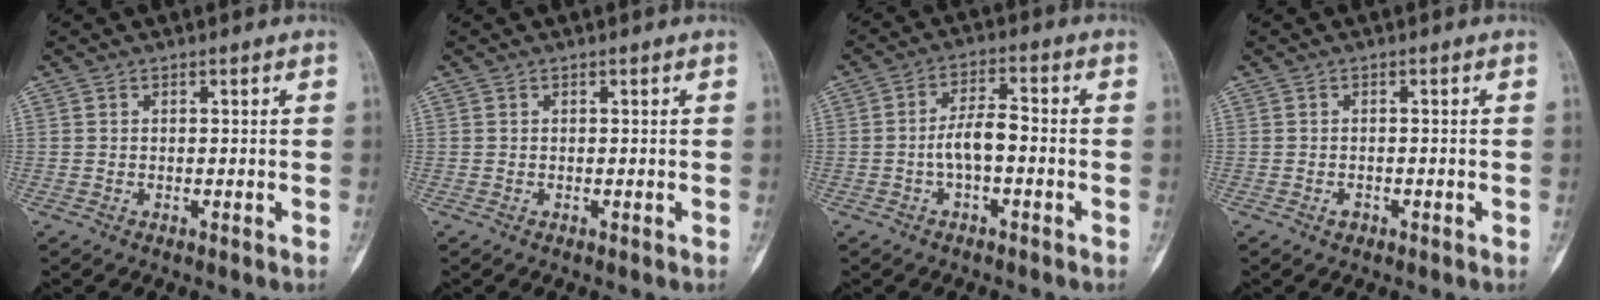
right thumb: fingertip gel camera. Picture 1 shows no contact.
{"total": 0.0}
{"total": 5.6, "force": [-1.3, 2.2, 4.9], "torque": [-0.089, 0.025, -0.026]}
{"total": 1.0, "force": [-0.5, 0.7, 0.4], "torque": [-0.006, 0.007, -0.005]}